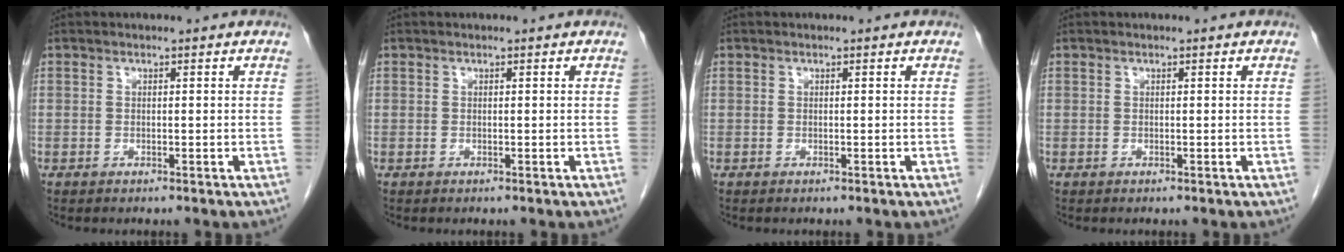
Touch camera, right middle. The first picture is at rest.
{"total": 0.0}
{"total": 0.0}
{"total": 0.0}